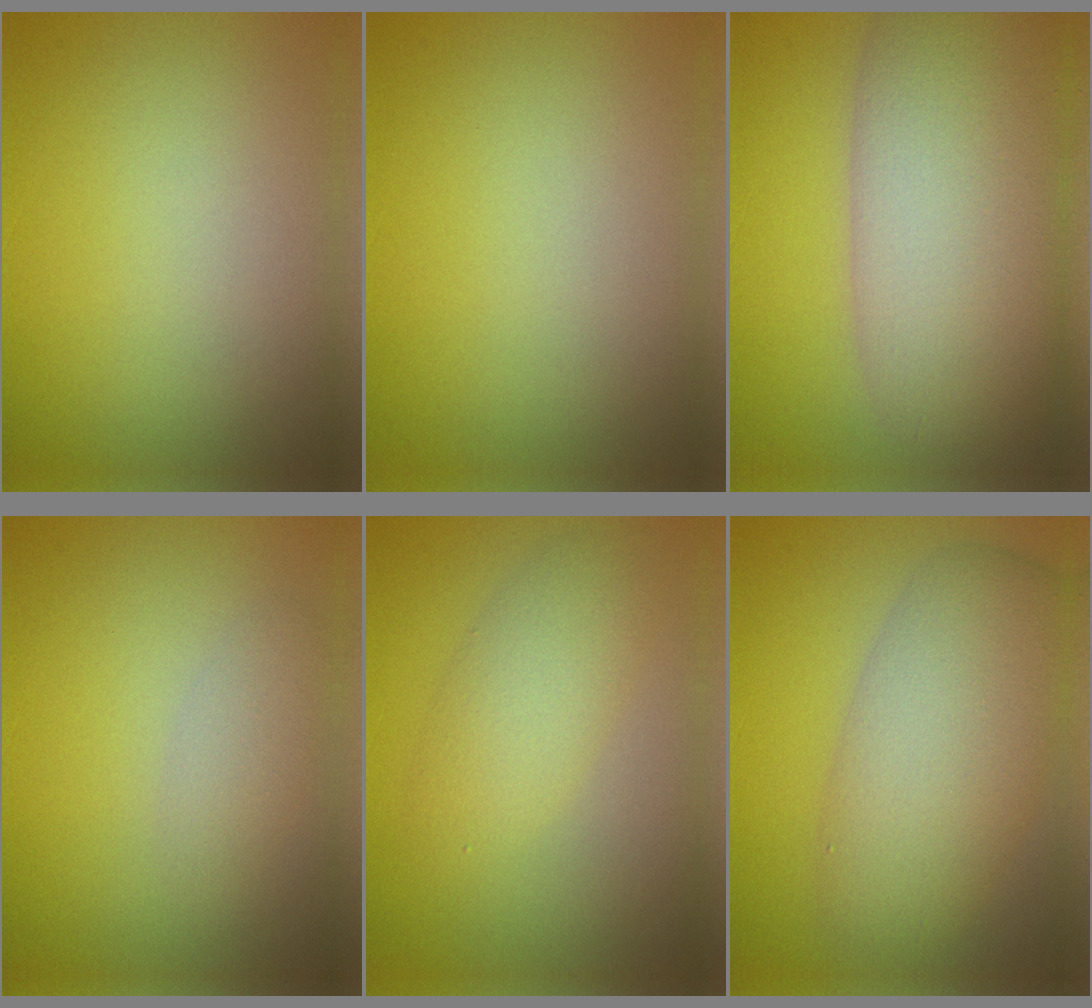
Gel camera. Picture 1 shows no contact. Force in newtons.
{"total": 0.0}
{"total": 12.4, "press": 12.4, "slide": 0.6}
{"total": 1.7, "press": 1.7, "slide": 0.1}
{"total": 3.4, "press": 3.4, "slide": 0.1}
{"total": 7.6, "press": 7.6, "slide": 0.1}